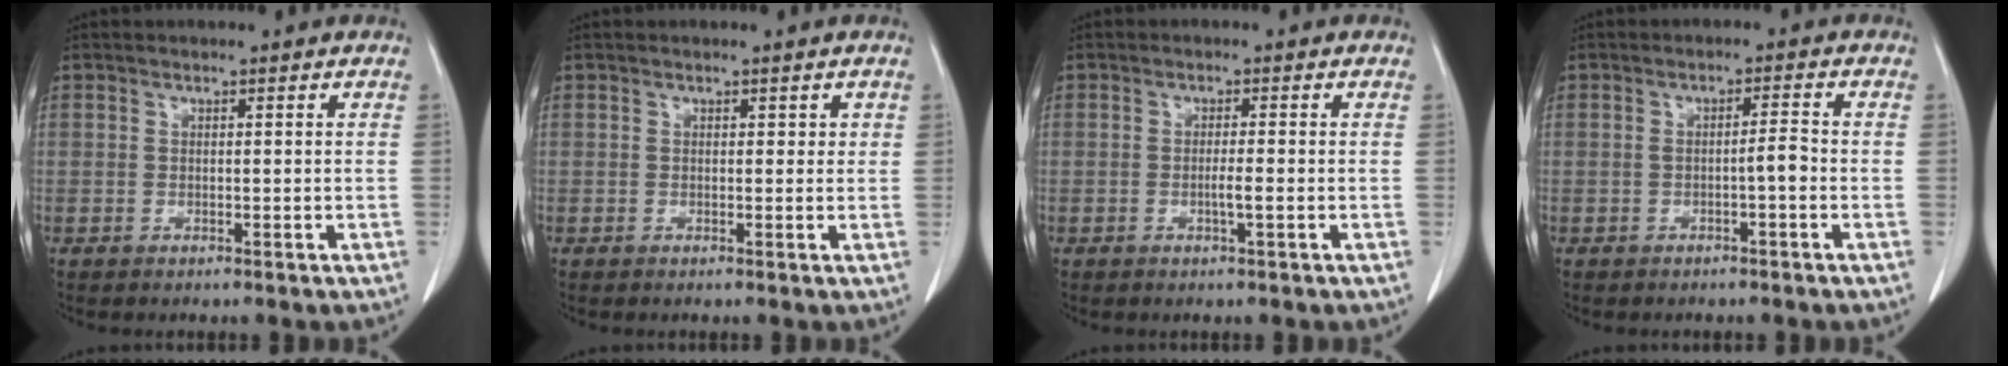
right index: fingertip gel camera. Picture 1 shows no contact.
{"total": 1.1, "force": [0.5, 0.8, 0.6], "torque": [0.001, 0.005, 0.005]}
{"total": 1.8, "force": [-0.5, -0.1, 1.7], "torque": [-0.033, 0.000, -0.007]}
{"total": 2.2, "force": [-0.7, 0.1, 2.0], "torque": [-0.029, 0.005, -0.012]}